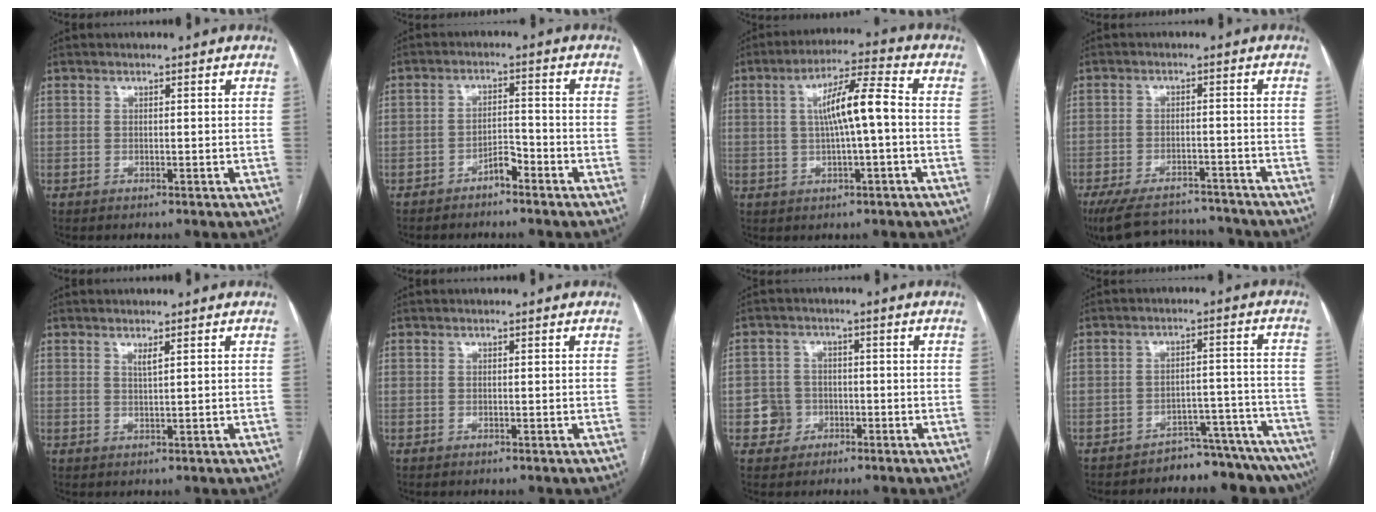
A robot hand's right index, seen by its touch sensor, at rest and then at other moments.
{"total": 3.5, "force": [-2.7, 1.2, 1.8], "torque": [-0.029, 0.008, -0.047]}
{"total": 8.9, "force": [0.3, 1.0, 8.9], "torque": [-0.157, 0.021, 0.003]}
{"total": 14.5, "force": [-13.2, 4.0, 4.7], "torque": [-0.100, 0.006, -0.187]}
{"total": 1.2, "force": [0.7, -0.1, 1.0], "torque": [-0.020, -0.005, 0.014]}
{"total": 0.0}
{"total": 4.3, "force": [-1.7, 4.0, 0.5], "torque": [-0.003, 0.020, -0.024]}
{"total": 14.0, "force": [-13.5, 2.7, 2.5], "torque": [0.005, 0.051, -0.171]}